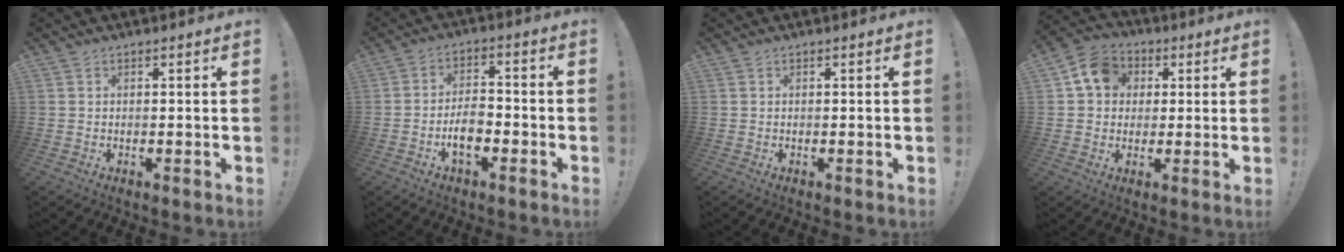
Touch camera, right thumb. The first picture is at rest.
{"total": 7.4, "force": [-3.2, 3.7, 5.5], "torque": [-0.100, 0.006, -0.058]}
{"total": 0.0}
{"total": 10.5, "force": [3.0, 8.8, 5.0], "torque": [-0.068, 0.003, 0.061]}